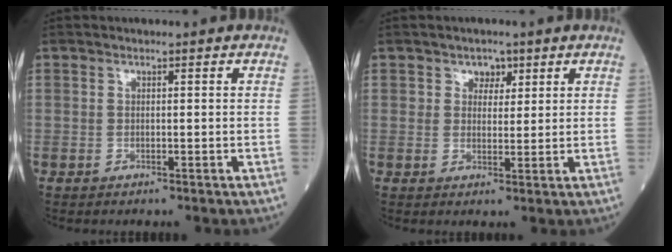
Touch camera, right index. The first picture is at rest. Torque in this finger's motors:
{"motor_torque": [-0.02, 0.00, 0.00, 0.02]}